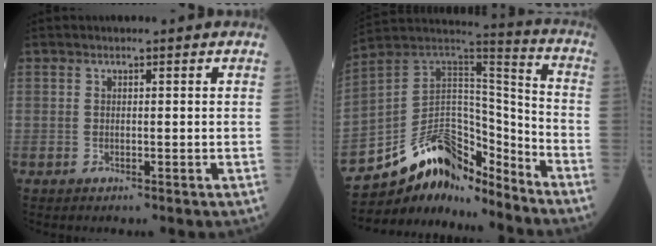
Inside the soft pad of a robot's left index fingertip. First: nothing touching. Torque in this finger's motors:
{"motor_torque": [1.03, 1.11, 0.16, 0.08]}